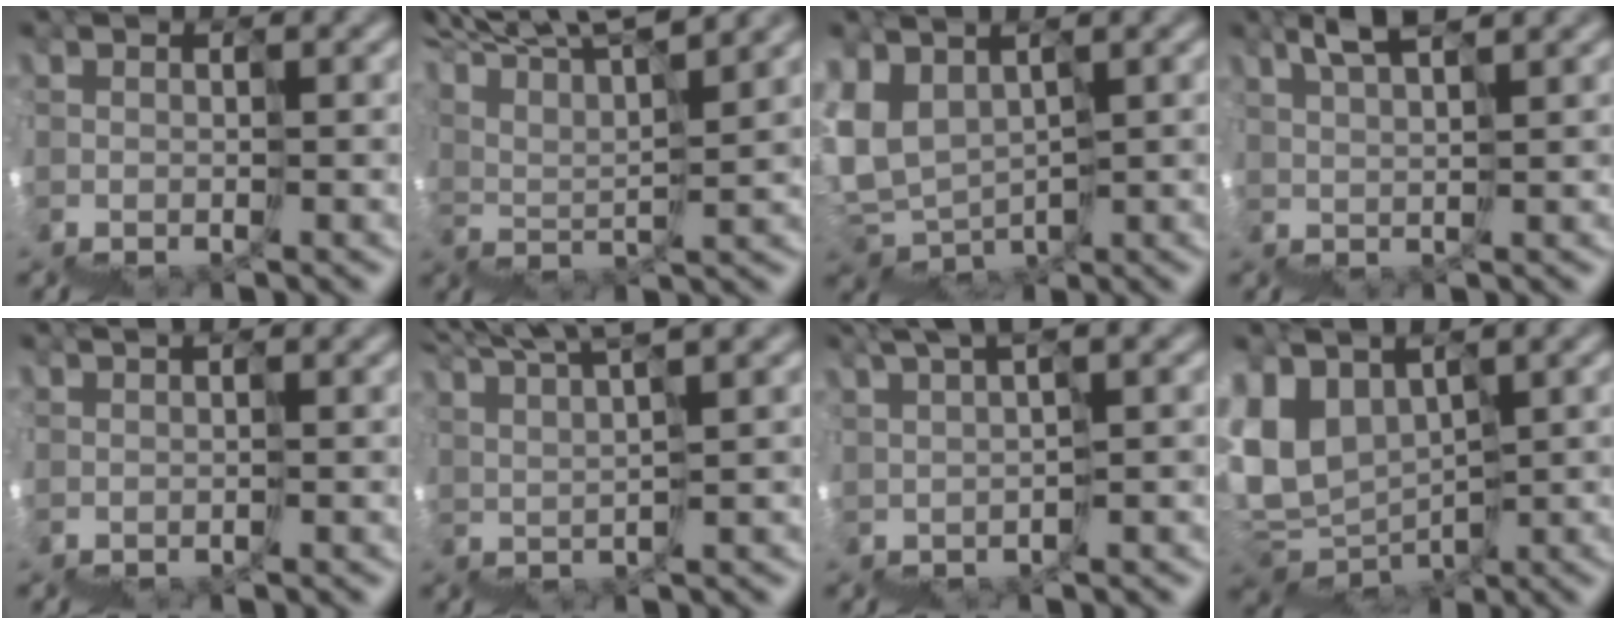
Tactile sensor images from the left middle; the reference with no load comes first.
{"total": 9.5, "force": [9.0, 0.7, 3.0], "torque": [-0.066, 0.034, 0.137]}
{"total": 3.9, "force": [-0.3, 3.5, 1.8], "torque": [-0.032, 0.003, 0.005]}
{"total": 2.9, "force": [2.9, -0.3, 0.5], "torque": [-0.018, 0.027, 0.053]}
{"total": 0.7, "force": [0.5, 0.0, 0.4], "torque": [0.003, 0.003, 0.012]}
{"total": 6.0, "force": [5.7, 0.0, 2.0], "torque": [-0.044, 0.028, 0.095]}
{"total": 3.3, "force": [2.8, 0.0, 1.8], "torque": [-0.046, 0.019, 0.049]}
{"total": 5.4, "force": [1.8, 4.4, 2.7], "torque": [-0.058, 0.009, 0.049]}